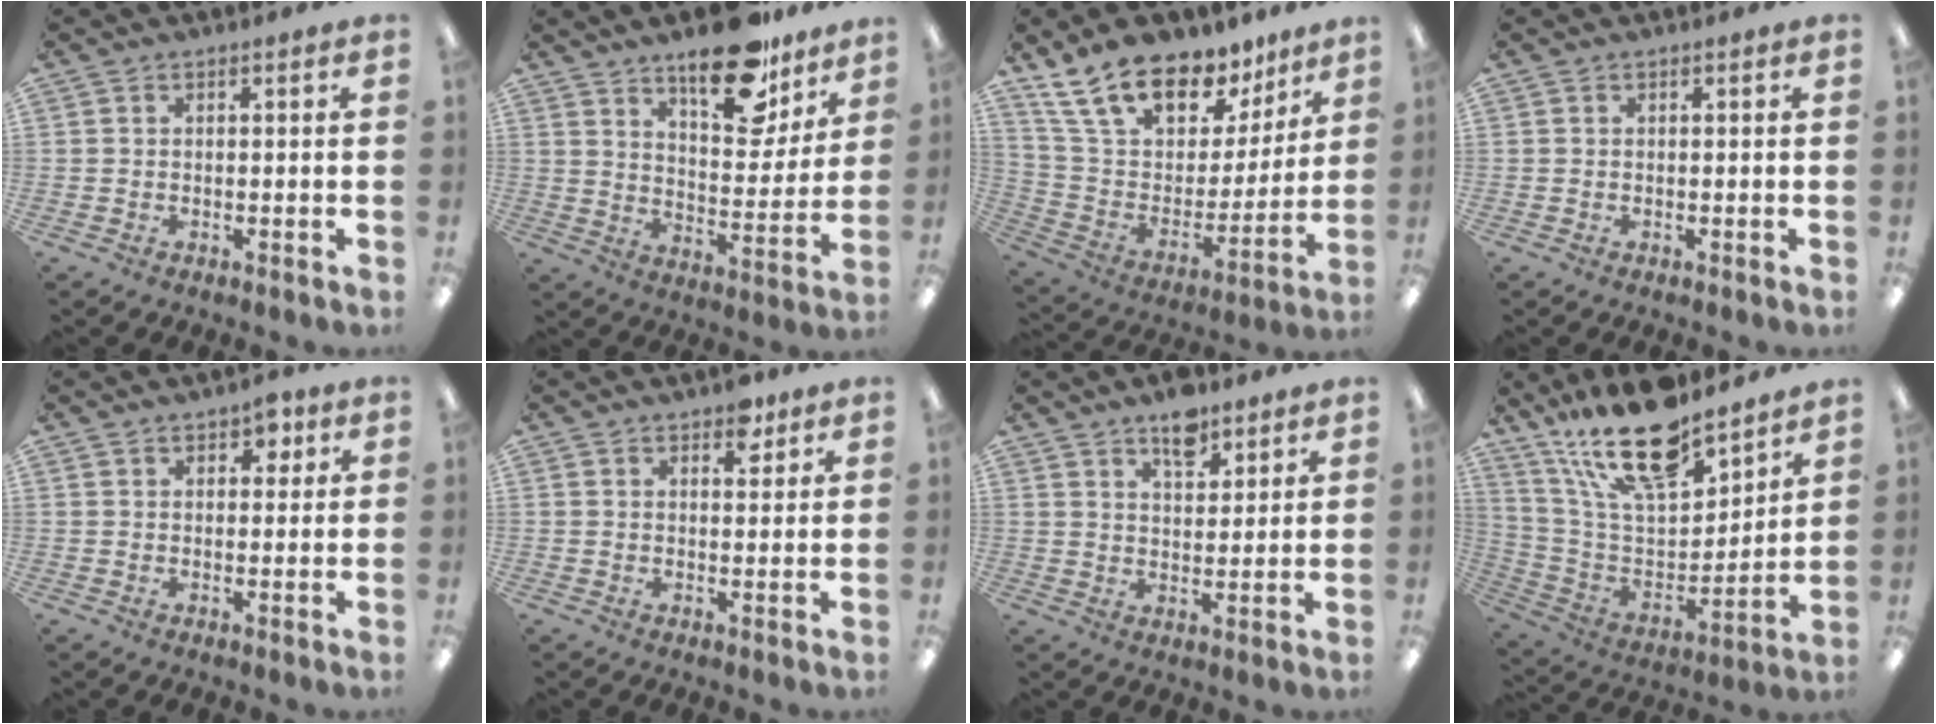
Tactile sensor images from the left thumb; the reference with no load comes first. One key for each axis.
{"total": 18.7, "fx": 13.2, "fy": 8.1, "fz": 10.5, "tx": -0.135, "ty": -0.080, "tz": 0.221}
{"total": 19.2, "fx": 14.0, "fy": 10.2, "fz": 8.4, "tx": -0.151, "ty": -0.088, "tz": 0.255}
{"total": 0.0}
{"total": 3.9, "fx": 2.2, "fy": 2.5, "fz": 2.0, "tx": -0.012, "ty": -0.005, "tz": 0.032}
{"total": 4.6, "fx": 3.2, "fy": 2.4, "fz": 2.3, "tx": -0.011, "ty": -0.015, "tz": 0.049}
{"total": 7.6, "fx": 5.5, "fy": 3.7, "fz": 3.7, "tx": -0.048, "ty": -0.026, "tz": 0.094}
{"total": 21.3, "fx": 16.2, "fy": 7.8, "fz": 11.4, "tx": -0.215, "ty": -0.095, "tz": 0.286}